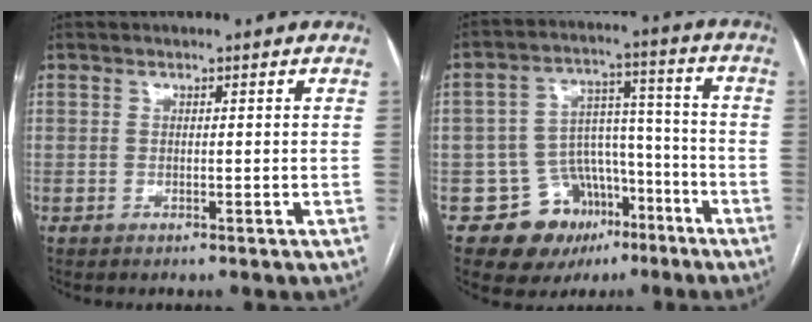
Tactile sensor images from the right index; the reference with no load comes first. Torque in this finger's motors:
{"motor_torque": [-0.01, -0.41, -0.63, -0.21]}